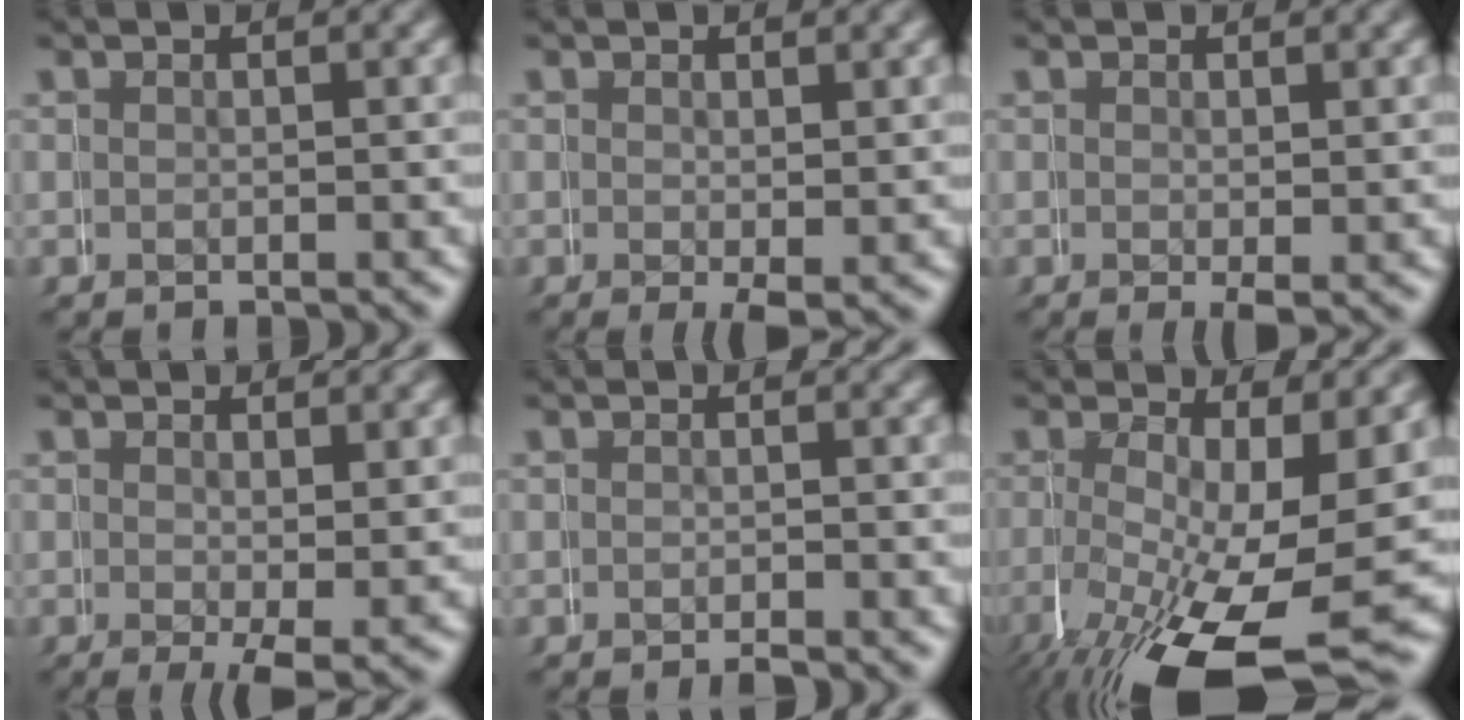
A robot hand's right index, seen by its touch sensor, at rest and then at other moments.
{"total": 1.5, "force": [-0.3, 0.3, 1.4], "torque": [-0.020, -0.012, -0.001]}
{"total": 1.0, "force": [-0.2, 0.1, 1.0], "torque": [-0.012, -0.007, -0.001]}
{"total": 2.8, "force": [-1.0, 0.7, 2.5], "torque": [-0.035, -0.019, -0.010]}
{"total": 0.8, "force": [-0.8, 0.2, 0.2], "torque": [-0.001, -0.001, -0.015]}
{"total": 10.4, "force": [-4.0, 4.7, 8.3], "torque": [-0.158, -0.052, -0.041]}